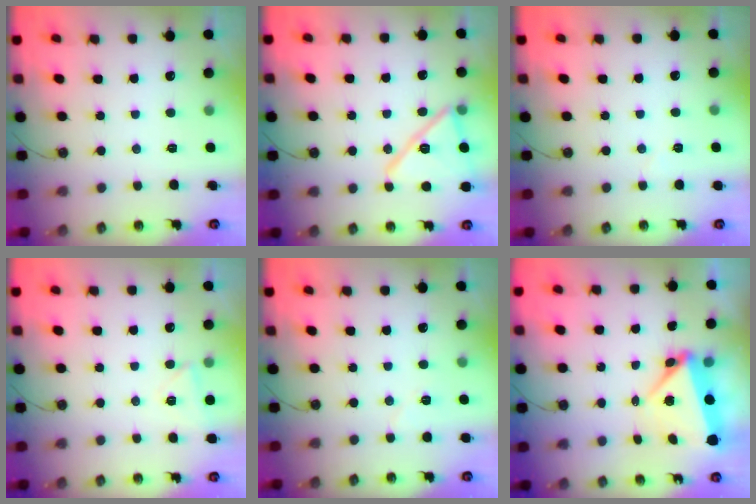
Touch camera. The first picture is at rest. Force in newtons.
{"total": 15.6, "press": 15.6, "slide": 1.0}
{"total": 3.0, "press": 2.6, "slide": 1.4}
{"total": 4.2, "press": 3.5, "slide": 2.4}
{"total": 4.6, "press": 4.2, "slide": 1.8}
{"total": 6.2, "press": 6.2, "slide": 0.2}